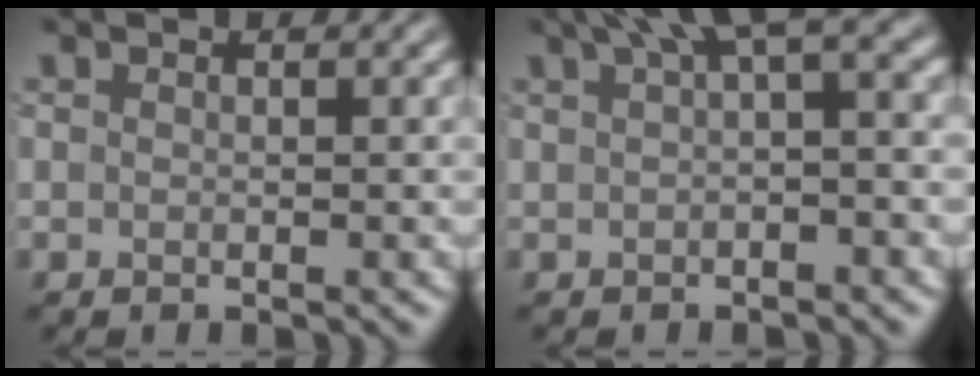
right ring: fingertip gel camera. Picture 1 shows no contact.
{"total": 3.9, "force": [1.4, 0.8, 3.6], "torque": [-0.047, 0.011, 0.019]}